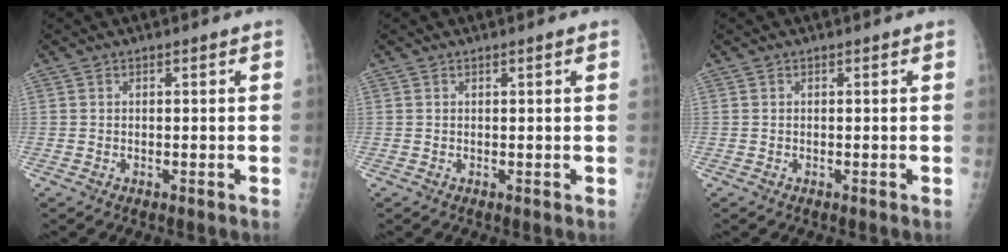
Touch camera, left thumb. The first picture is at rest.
{"total": 0.8, "force": [0.4, 0.0, 0.7], "torque": [-0.011, 0.001, 0.005]}
{"total": 0.0}